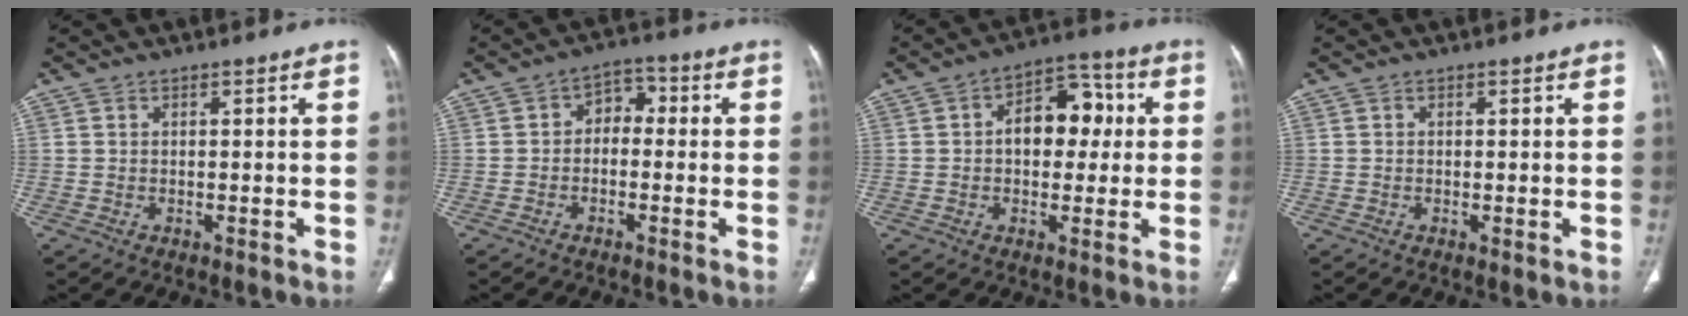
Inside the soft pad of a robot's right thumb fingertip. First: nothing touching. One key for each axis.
{"total": 5.0, "fx": -0.5, "fy": 3.7, "fz": 3.3, "tx": -0.027, "ty": 0.026, "tz": -0.022}
{"total": 11.0, "fx": 1.2, "fy": 7.2, "fz": 8.2, "tx": -0.083, "ty": 0.027, "tz": 0.012}
{"total": 0.6, "fx": -0.1, "fy": 0.1, "fz": 0.6, "tx": -0.013, "ty": -0.004, "tz": -0.002}